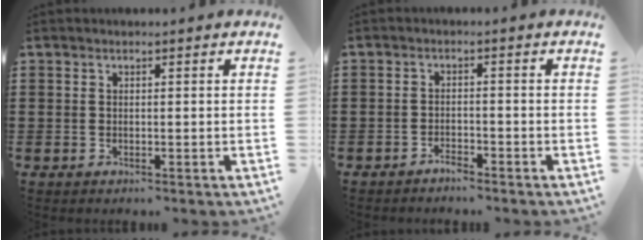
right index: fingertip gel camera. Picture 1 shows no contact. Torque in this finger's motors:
{"motor_torque": [-0.20, 0.28, -0.03, -0.01]}